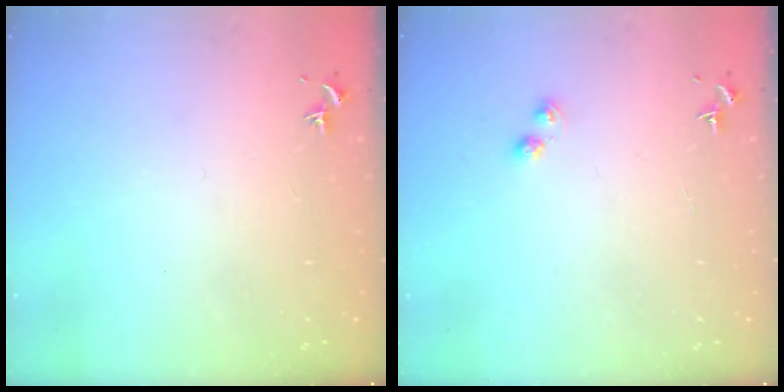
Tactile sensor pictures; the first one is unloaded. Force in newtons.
{"total": 2.3, "press": 2.2, "slide": 0.3}